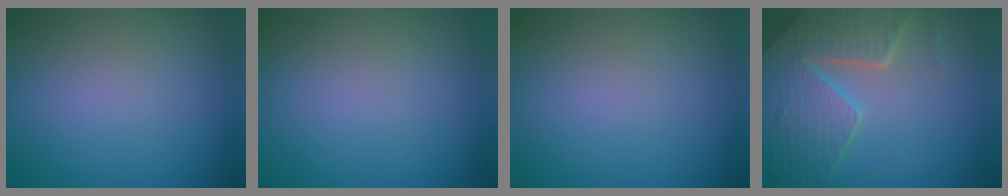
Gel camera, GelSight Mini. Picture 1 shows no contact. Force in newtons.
{"total": 0.0}
{"total": 0.0}
{"total": 7.2, "press": 5.5, "slide": 4.7}